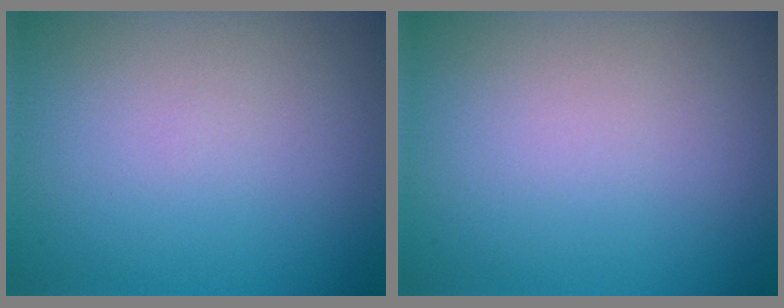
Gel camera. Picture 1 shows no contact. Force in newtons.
{"total": 0.0}